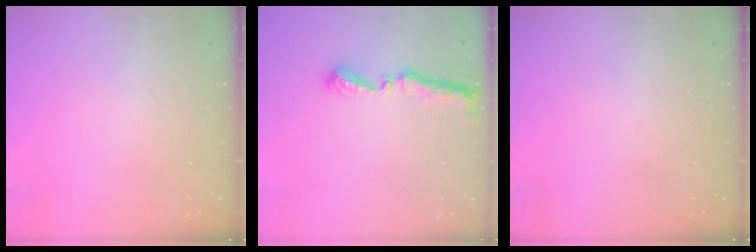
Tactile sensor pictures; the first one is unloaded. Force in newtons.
{"total": 8.1, "press": 8.1, "slide": 0.5}
{"total": 0.0}